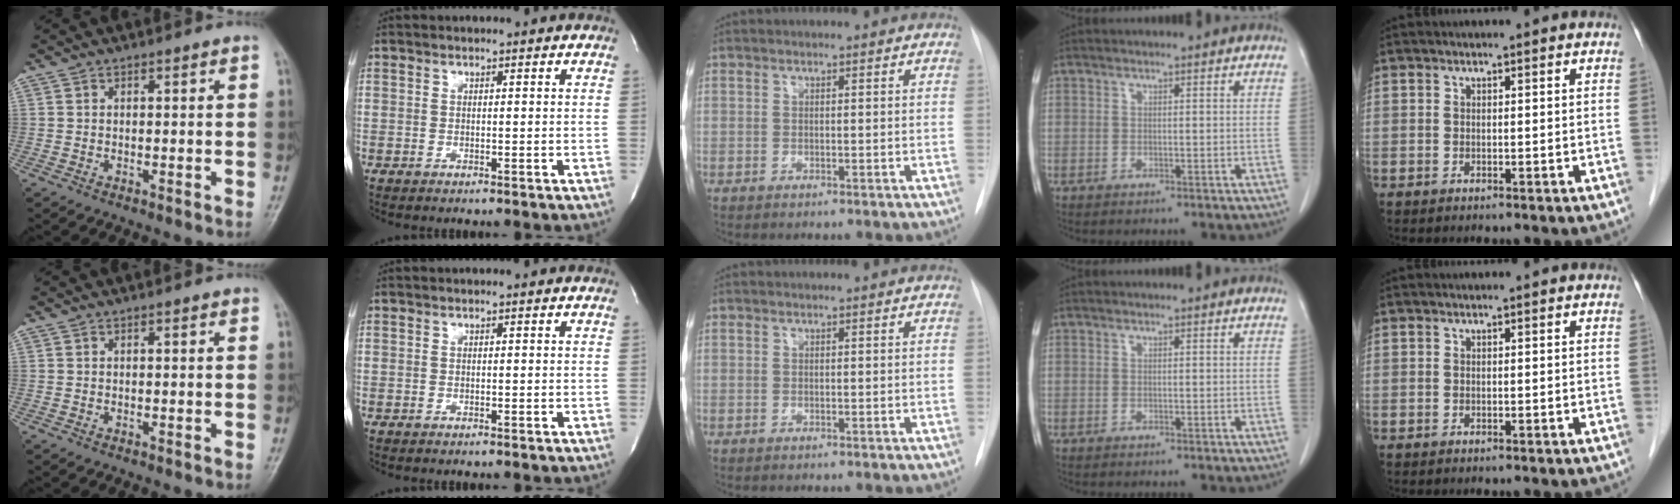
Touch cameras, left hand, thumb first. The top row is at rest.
{}